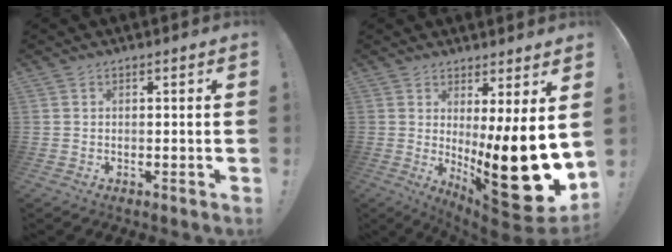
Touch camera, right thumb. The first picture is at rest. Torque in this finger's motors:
{"motor_torque": [-0.08, 1.65, 1.36, 1.10, 0.18]}